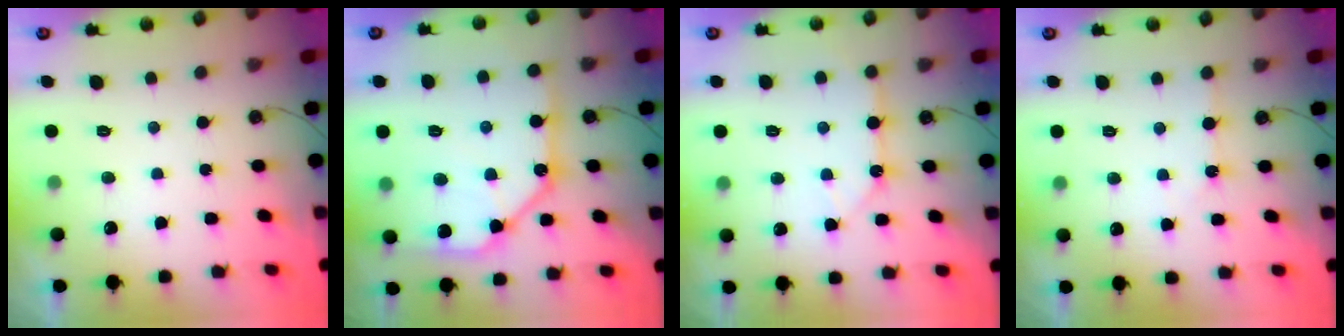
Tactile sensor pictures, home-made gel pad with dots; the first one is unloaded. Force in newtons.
{"total": 14.9, "press": 14.8, "slide": 1.1}
{"total": 10.2, "press": 10.1, "slide": 1.1}
{"total": 2.3, "press": 2.3, "slide": 0.4}